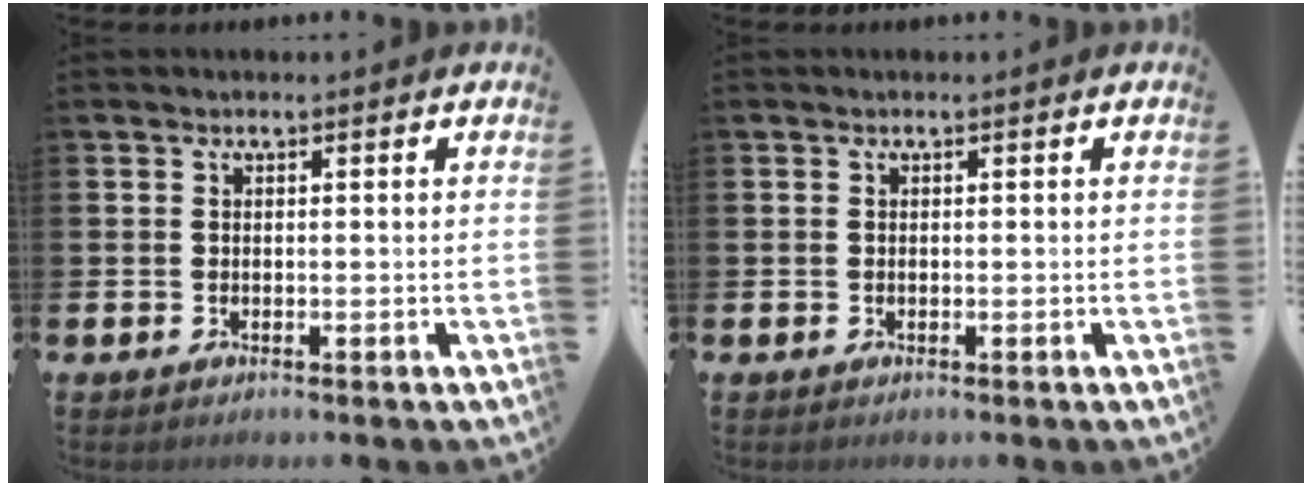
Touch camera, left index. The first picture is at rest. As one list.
[{"total": 0.0}]